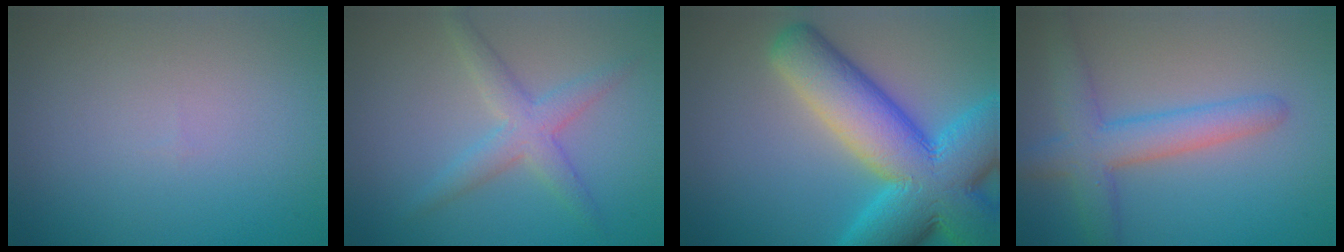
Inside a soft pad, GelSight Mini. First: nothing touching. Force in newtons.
{"total": 3.3, "press": 3.3, "slide": 0.2}
{"total": 13.8, "press": 13.8, "slide": 0.6}
{"total": 4.9, "press": 4.9, "slide": 0.4}